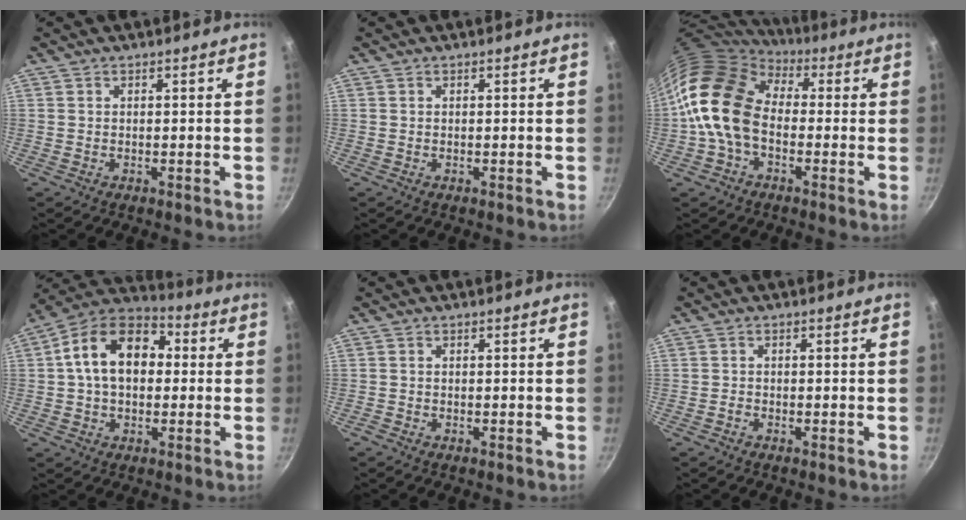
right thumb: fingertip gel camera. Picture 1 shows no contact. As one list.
[{"total": 0.0}, {"total": 14.6, "force": [-0.5, 10.2, 10.4], "torque": [-0.167, 0.026, -0.030]}, {"total": 15.5, "force": [1.8, 10.6, 11.2], "torque": [-0.153, 0.034, 0.008]}, {"total": 0.0}, {"total": 0.7, "force": [-0.5, 0.3, 0.4], "torque": [-0.011, 0.004, -0.014]}]